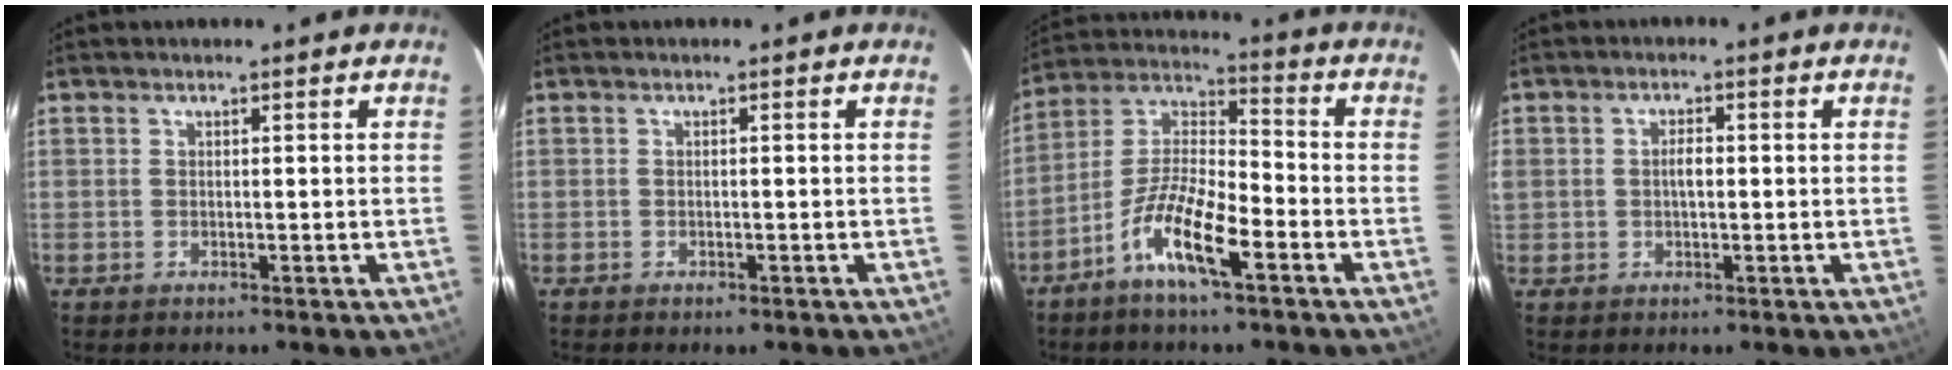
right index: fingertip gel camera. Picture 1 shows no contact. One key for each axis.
{"total": 0.9, "fx": -0.7, "fy": 0.4, "fz": 0.3, "tx": -0.007, "ty": -0.001, "tz": -0.009}
{"total": 11.8, "fx": -6.6, "fy": 2.8, "fz": 9.4, "tx": -0.188, "ty": 0.005, "tz": -0.128}
{"total": 3.0, "fx": 0.0, "fy": 2.1, "fz": 2.1, "tx": -0.034, "ty": 0.005, "tz": 0.000}